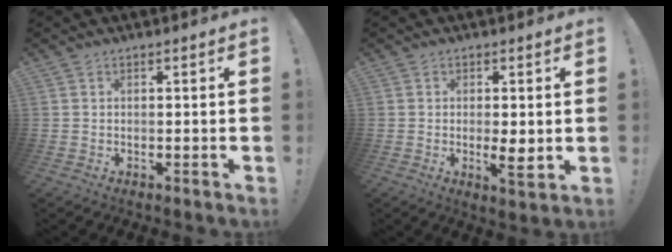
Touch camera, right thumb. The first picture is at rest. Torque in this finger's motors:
{"motor_torque": [-0.12, 0.18, 0.08, 0.05, -0.07]}